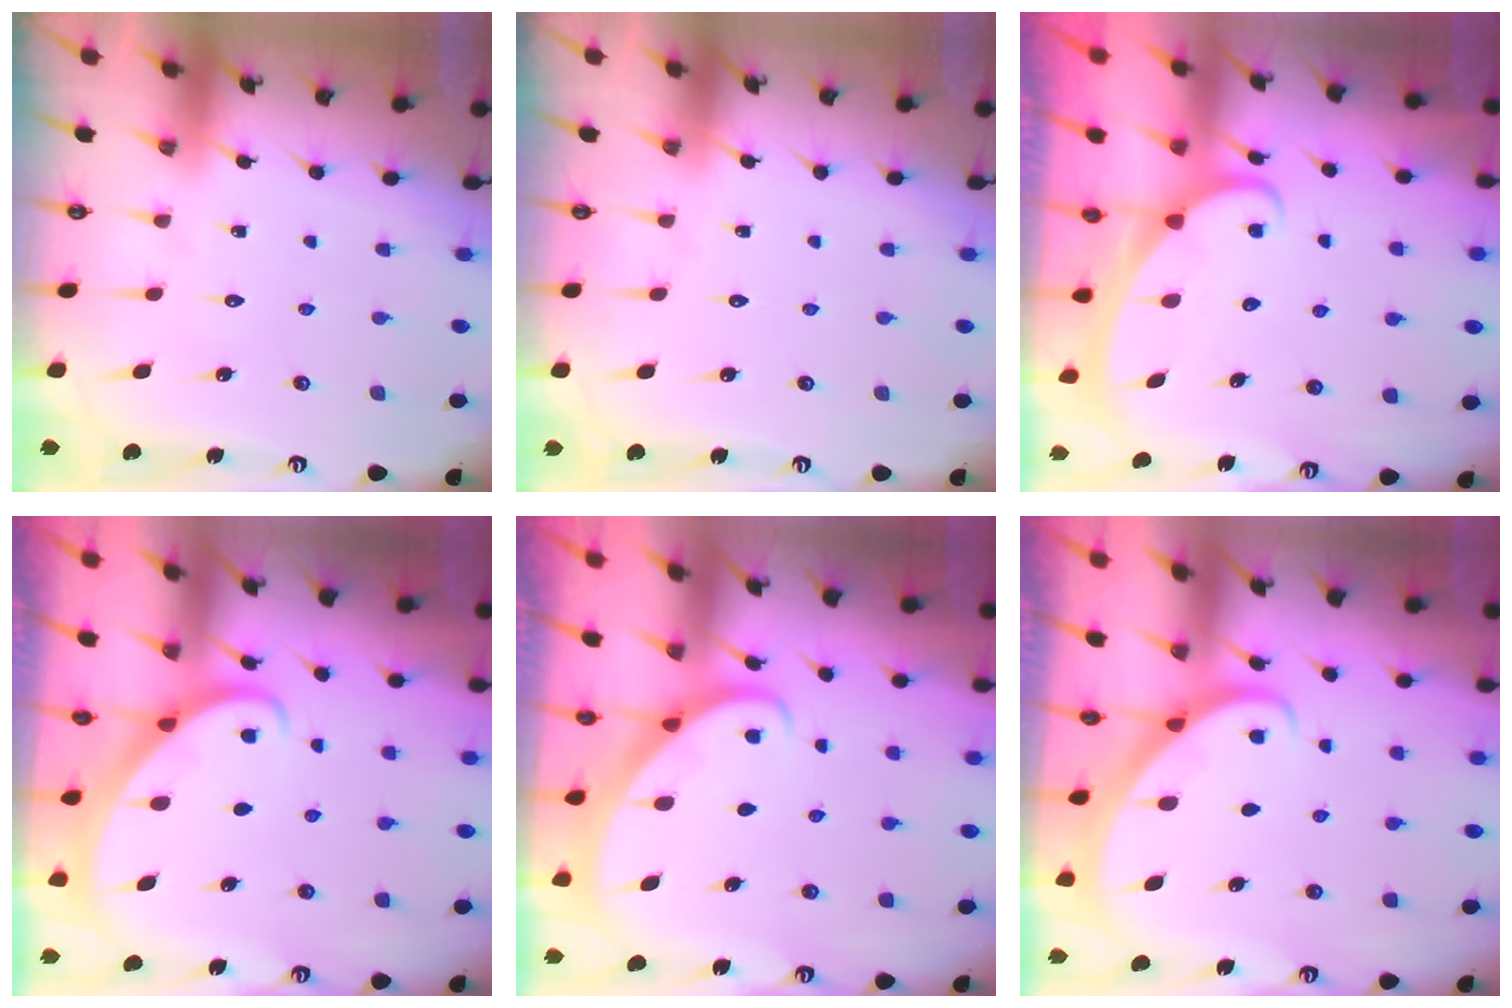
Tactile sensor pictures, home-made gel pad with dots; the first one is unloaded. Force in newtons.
{"total": 0.0}
{"total": 2.5, "press": 2.5, "slide": 0.3}
{"total": 3.0, "press": 3.0, "slide": 0.2}
{"total": 2.7, "press": 2.7, "slide": 0.2}
{"total": 2.8, "press": 2.8, "slide": 0.2}